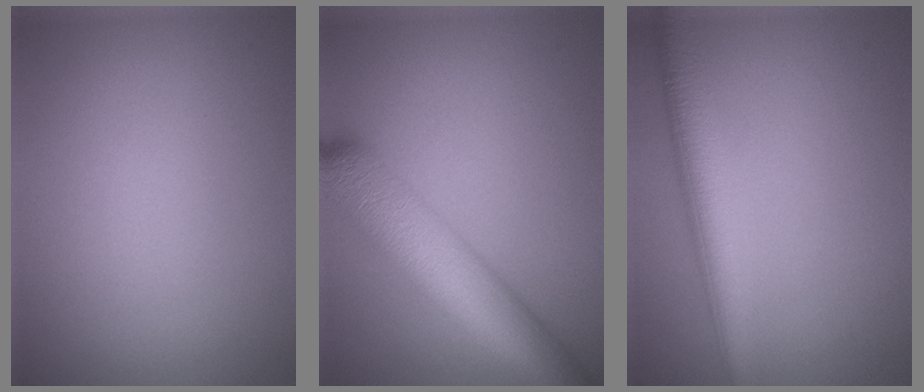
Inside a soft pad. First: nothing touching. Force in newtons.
{"total": 9.7, "press": 9.6, "slide": 0.4}
{"total": 5.5, "press": 5.5, "slide": 0.4}